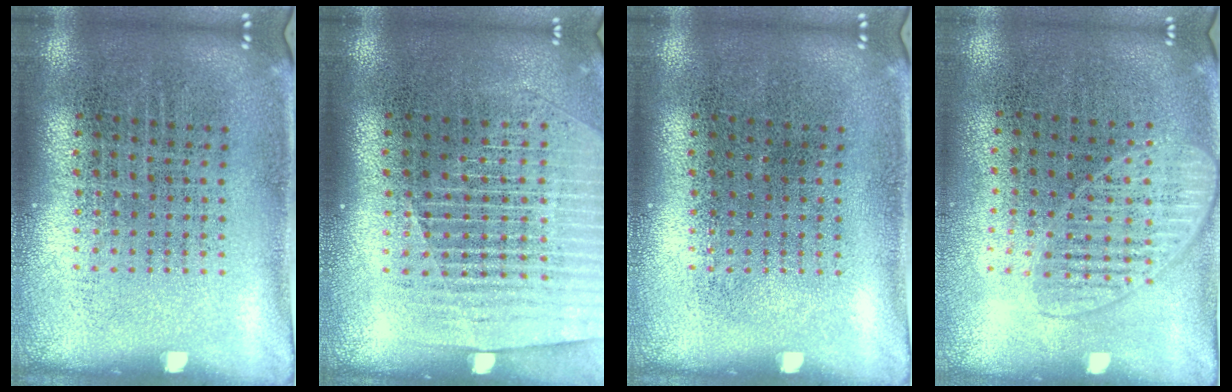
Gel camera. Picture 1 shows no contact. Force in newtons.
{"total": 1.5, "press": 1.4, "slide": 0.5}
{"total": 0.0}
{"total": 1.3, "press": 1.2, "slide": 0.6}